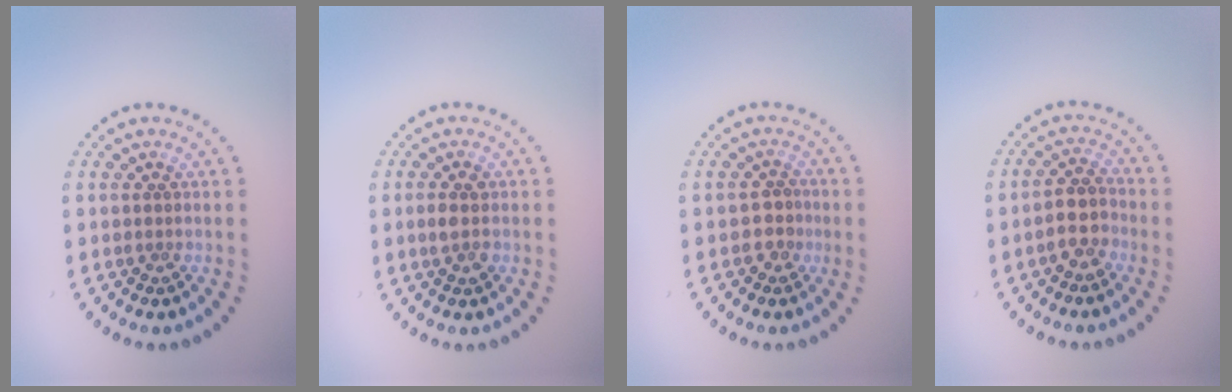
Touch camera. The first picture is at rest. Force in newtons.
{"total": 1.7, "press": 1.7, "slide": 0.2}
{"total": 1.9, "press": 1.8, "slide": 0.7}
{"total": 2.8, "press": 2.5, "slide": 1.3}